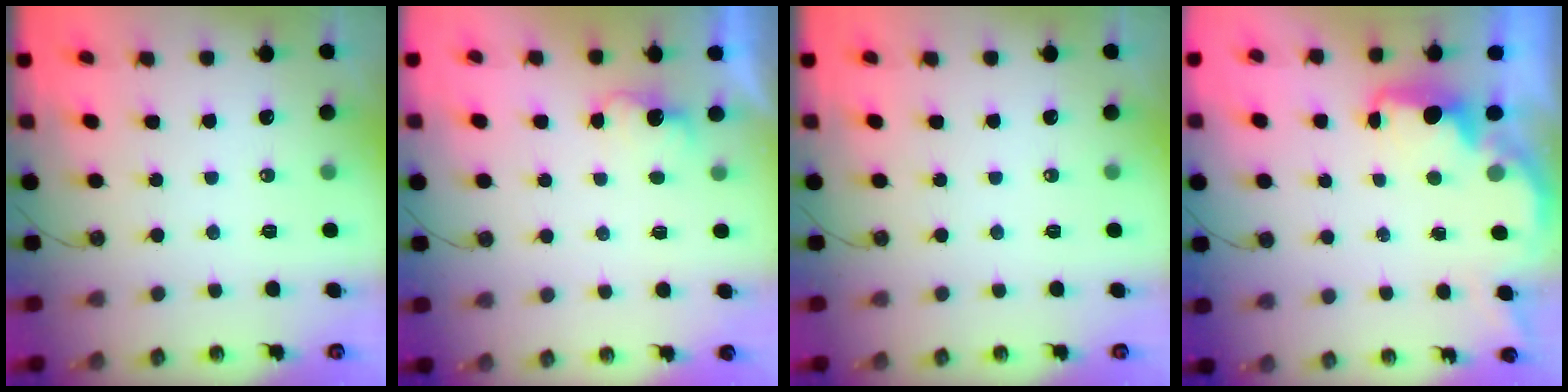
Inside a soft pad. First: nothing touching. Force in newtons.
{"total": 2.6, "press": 2.5, "slide": 0.9}
{"total": 0.0}
{"total": 2.1, "press": 2.0, "slide": 0.8}